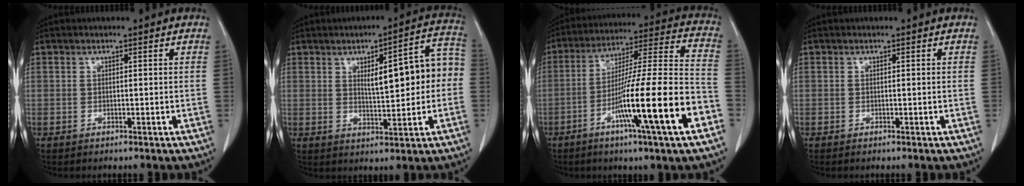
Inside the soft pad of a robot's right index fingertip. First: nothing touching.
{"total": 10.8, "force": [0.8, 2.7, 10.4], "torque": [-0.138, 0.035, 0.016]}
{"total": 20.4, "force": [-8.3, -0.2, 18.6], "torque": [-0.288, -0.016, -0.140]}
{"total": 0.0}